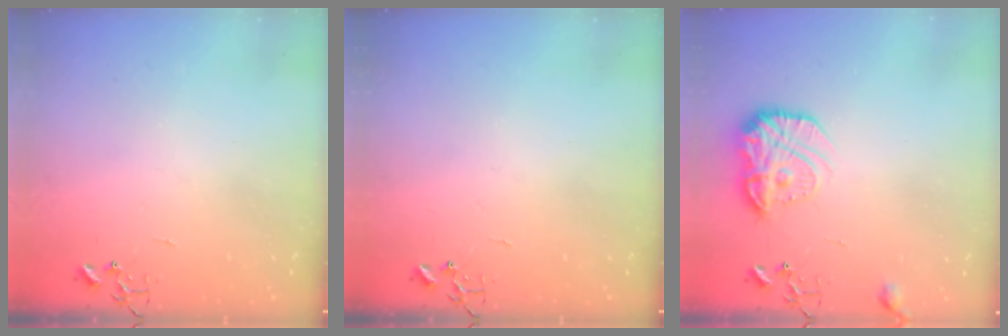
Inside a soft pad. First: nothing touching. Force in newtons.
{"total": 0.0}
{"total": 14.6, "press": 14.6, "slide": 0.8}